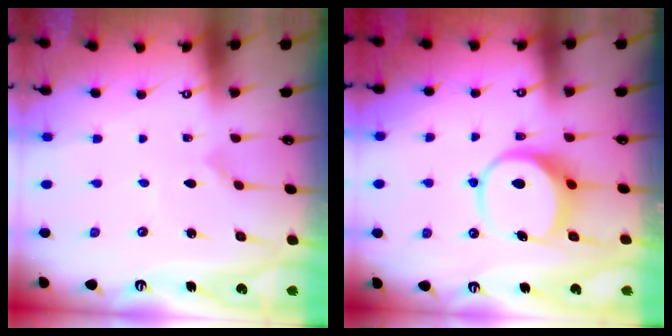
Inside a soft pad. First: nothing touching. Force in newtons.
{"total": 7.8, "press": 7.7, "slide": 1.1}